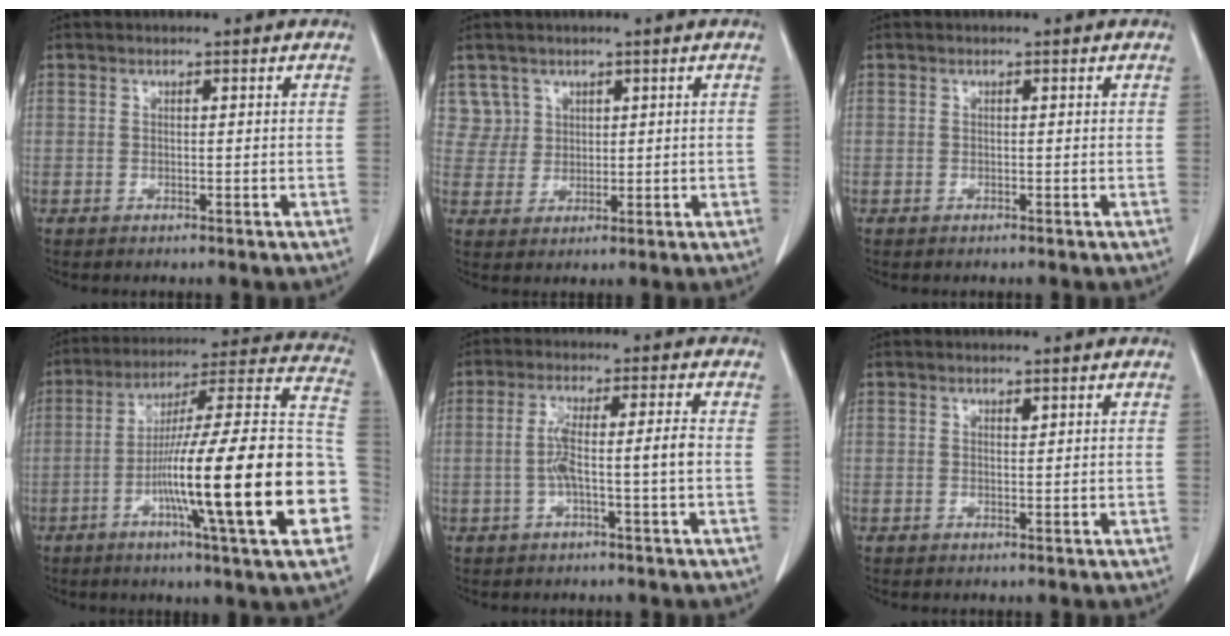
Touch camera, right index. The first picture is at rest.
{"total": 3.9, "force": [2.2, 3.2, -0.5], "torque": [0.025, 0.007, 0.041]}
{"total": 0.0}
{"total": 27.1, "force": [-7.1, 1.0, 26.1], "torque": [-0.321, 0.001, -0.121]}
{"total": 5.8, "force": [-1.0, -0.1, 5.7], "torque": [-0.111, 0.017, -0.015]}
{"total": 0.5, "force": [0.4, 0.1, 0.2], "torque": [-0.007, -0.005, 0.007]}